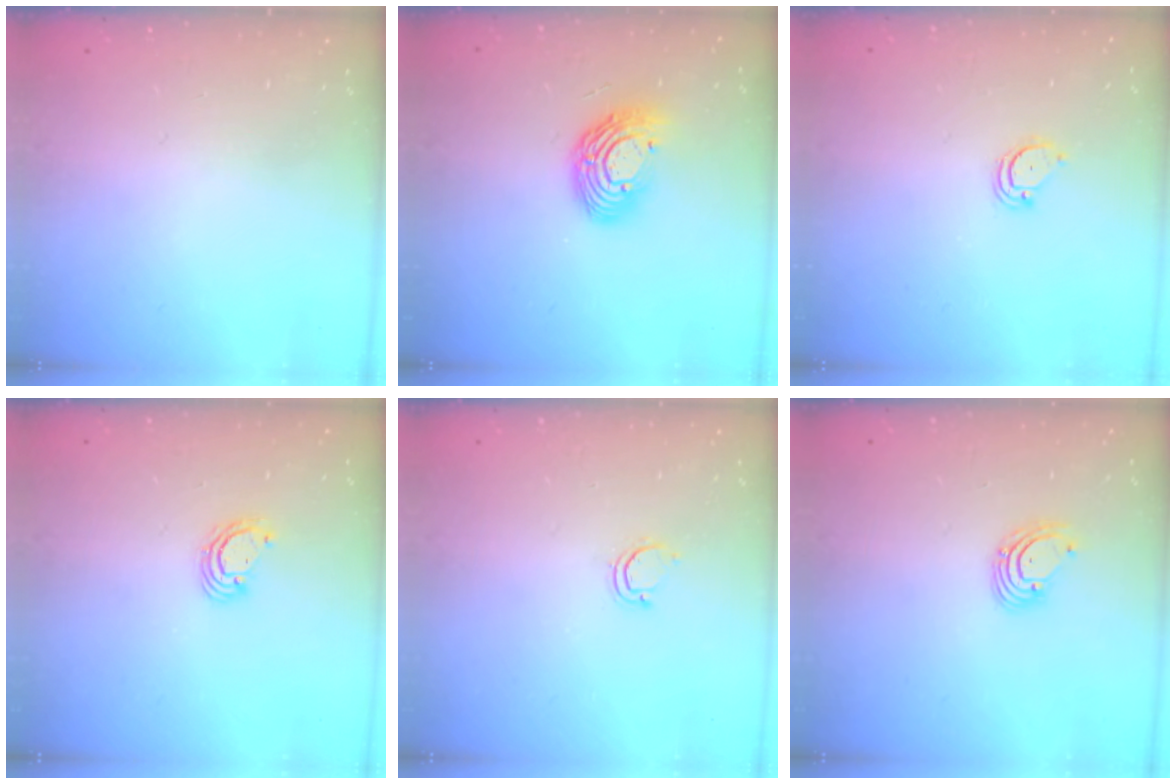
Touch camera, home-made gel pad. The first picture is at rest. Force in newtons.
{"total": 12.1, "press": 12.1, "slide": 1.0}
{"total": 2.6, "press": 2.6, "slide": 0.2}
{"total": 3.8, "press": 3.8, "slide": 0.2}
{"total": 3.1, "press": 3.1, "slide": 0.2}
{"total": 2.6, "press": 2.6, "slide": 0.1}